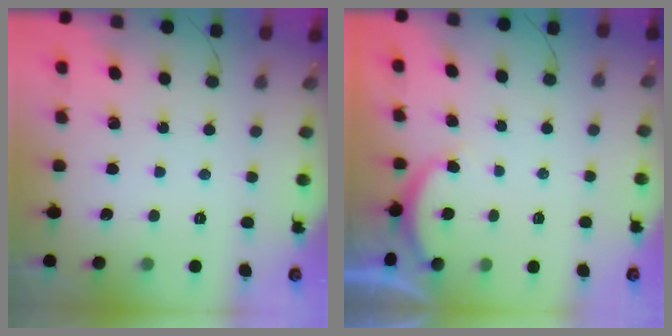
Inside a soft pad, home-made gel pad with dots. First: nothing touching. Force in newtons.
{"total": 2.9, "press": 2.8, "slide": 0.6}